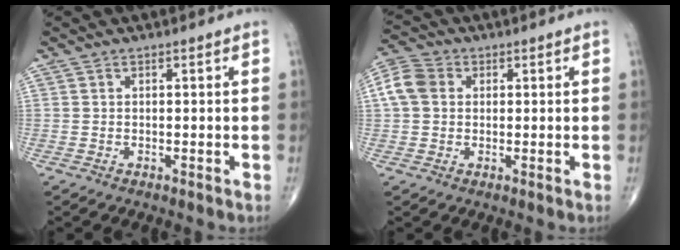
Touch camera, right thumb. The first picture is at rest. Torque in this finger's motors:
{"motor_torque": [-0.38, 0.46, 0.20, -0.11, 0.12]}